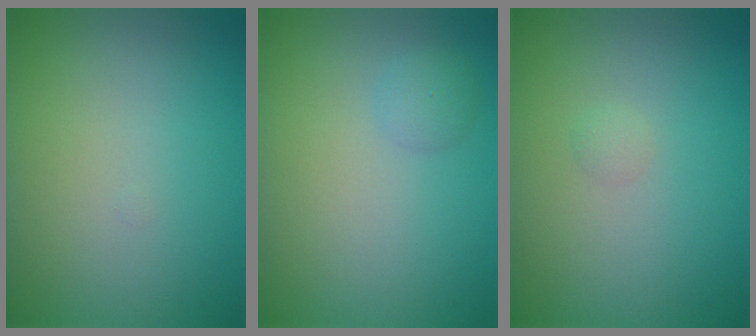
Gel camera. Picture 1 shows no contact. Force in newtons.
{"total": 1.3, "press": 1.2, "slide": 0.1}
{"total": 0.6, "press": 0.6, "slide": 0.0}